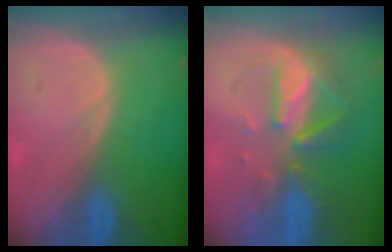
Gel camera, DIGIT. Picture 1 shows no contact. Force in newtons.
{"total": 8.0, "press": 7.4, "slide": 3.0}